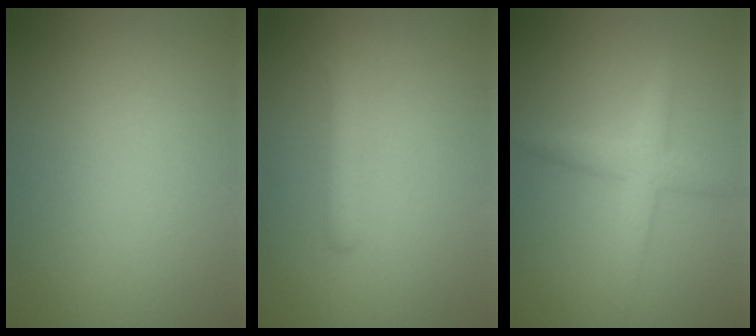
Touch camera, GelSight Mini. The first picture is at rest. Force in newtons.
{"total": 1.9, "press": 1.9, "slide": 0.2}
{"total": 2.7, "press": 2.7, "slide": 0.1}